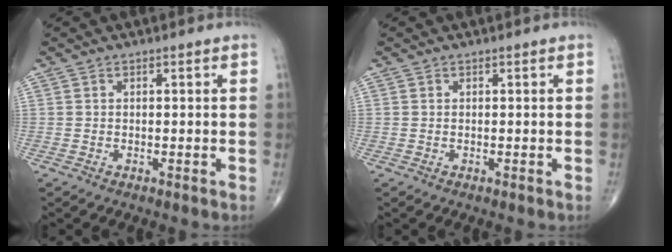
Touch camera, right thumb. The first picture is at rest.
{"total": 0.0}